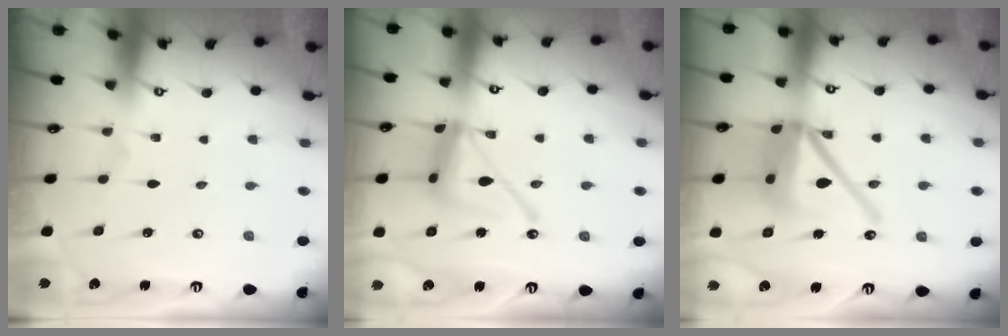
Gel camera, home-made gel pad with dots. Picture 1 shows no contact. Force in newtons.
{"total": 14.3, "press": 14.2, "slide": 1.3}
{"total": 17.4, "press": 17.2, "slide": 2.1}